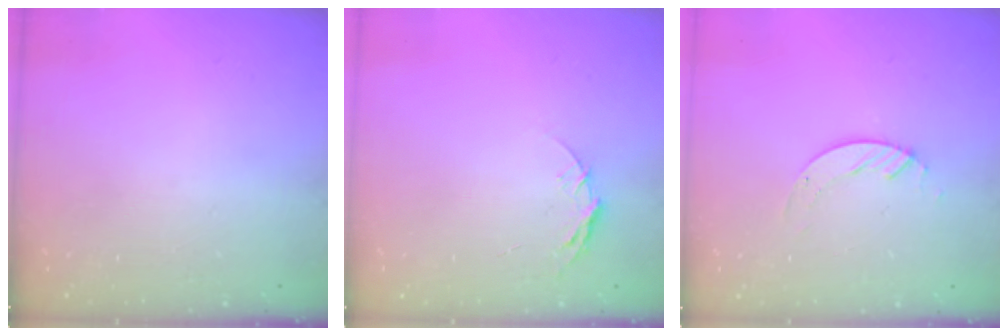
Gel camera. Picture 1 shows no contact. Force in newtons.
{"total": 6.5, "press": 6.5, "slide": 0.6}
{"total": 3.4, "press": 3.4, "slide": 0.4}